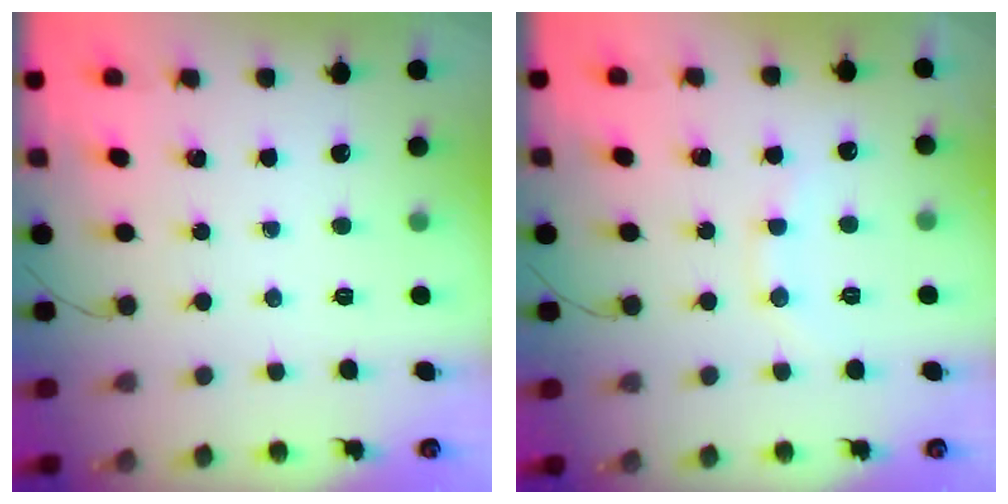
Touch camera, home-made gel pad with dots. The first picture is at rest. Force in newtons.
{"total": 8.4, "press": 8.3, "slide": 1.4}